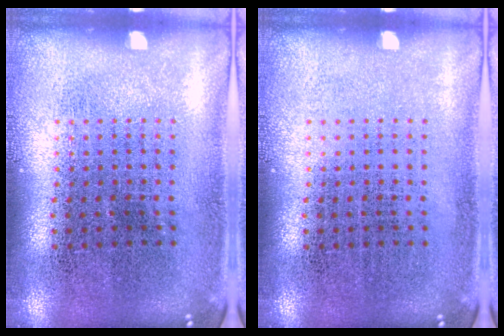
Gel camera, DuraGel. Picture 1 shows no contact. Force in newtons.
{"total": 0.0}